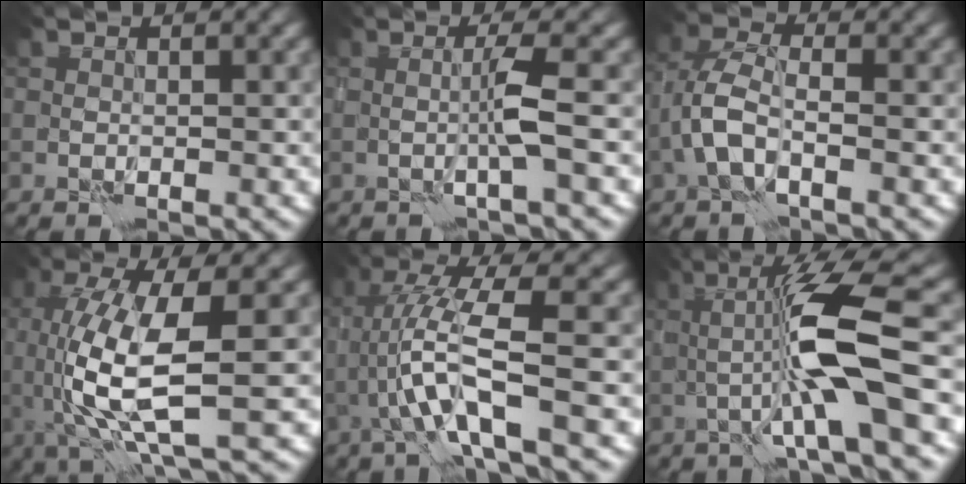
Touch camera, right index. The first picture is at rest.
{"total": 2.3, "force": [0.0, -0.4, 2.3], "torque": [-0.044, 0.001, -0.004]}
{"total": 3.8, "force": [-1.2, 1.7, 3.2], "torque": [-0.073, 0.005, -0.032]}
{"total": 9.1, "force": [0.2, 2.7, 8.7], "torque": [-0.180, -0.013, 0.008]}
{"total": 6.6, "force": [-0.7, 0.6, 6.5], "torque": [-0.134, 0.013, -0.015]}
{"total": 8.3, "force": [-0.6, 0.5, 8.3], "torque": [-0.140, 0.012, -0.005]}